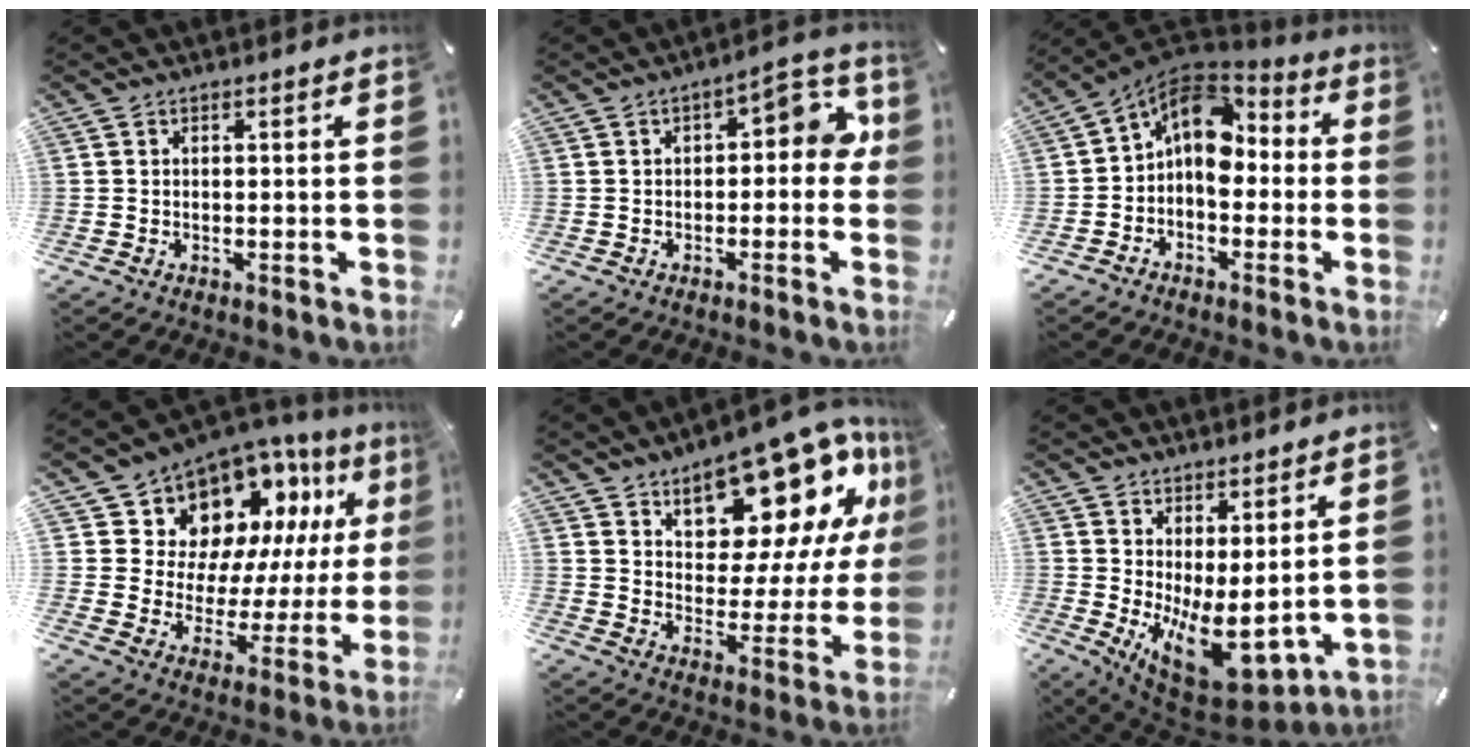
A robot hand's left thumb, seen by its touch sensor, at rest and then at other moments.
{"total": 7.4, "force": [0.9, 4.0, 6.2], "torque": [-0.078, -0.007, 0.007]}
{"total": 10.4, "force": [1.2, 7.5, 7.2], "torque": [-0.133, -0.001, 0.023]}
{"total": 13.1, "force": [9.0, 8.6, 3.8], "torque": [-0.063, -0.096, 0.164]}
{"total": 18.8, "force": [13.5, 9.2, 9.4], "torque": [-0.118, -0.110, 0.229]}
{"total": 11.6, "force": [-0.7, 6.2, 9.8], "torque": [-0.139, -0.042, 0.006]}